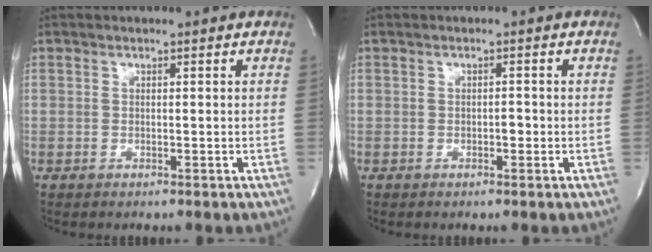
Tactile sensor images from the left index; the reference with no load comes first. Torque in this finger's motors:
{"motor_torque": [-0.26, 0.18, -0.04, 0.00]}